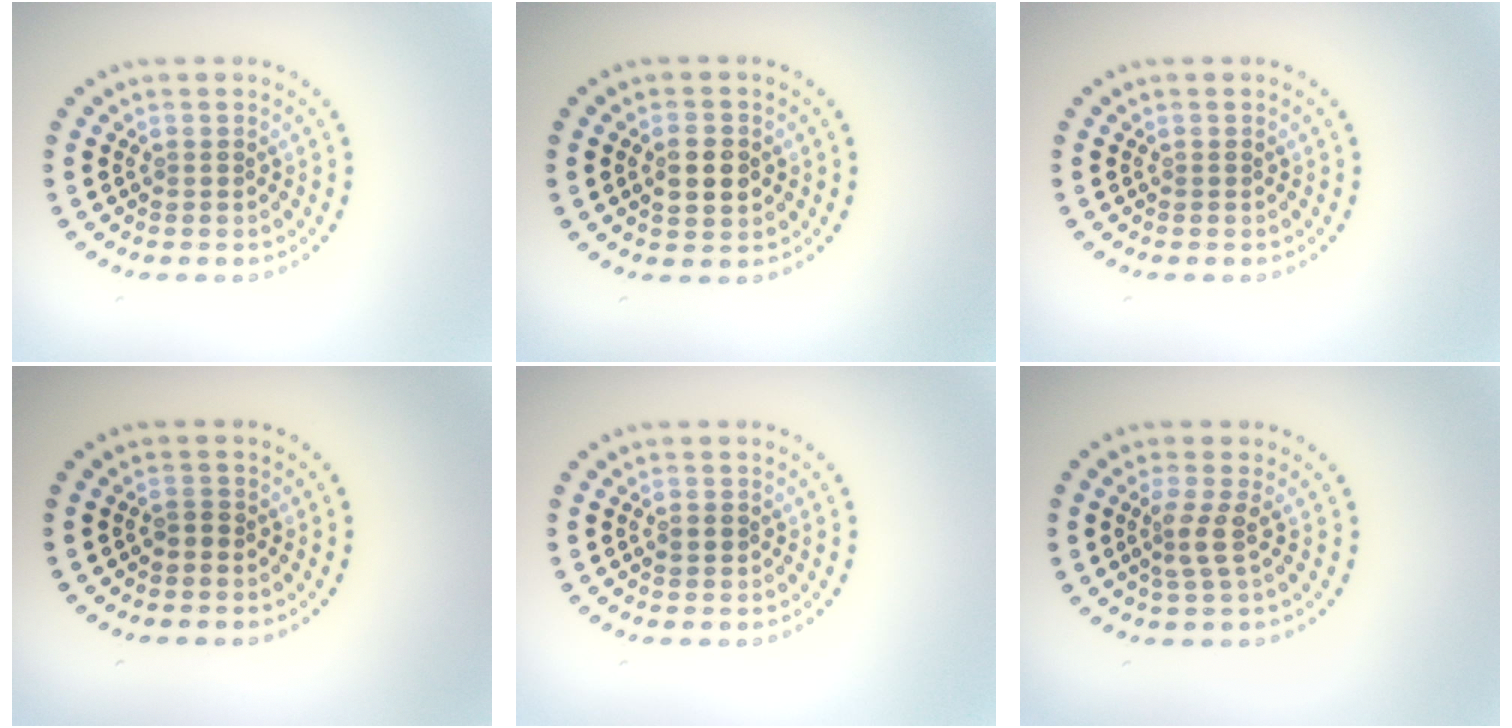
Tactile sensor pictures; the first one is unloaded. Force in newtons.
{"total": 2.7, "press": 2.7, "slide": 0.1}
{"total": 0.0}
{"total": 0.8, "press": 0.7, "slide": 0.4}
{"total": 1.1, "press": 1.1, "slide": 0.1}
{"total": 2.2, "press": 1.7, "slide": 1.4}